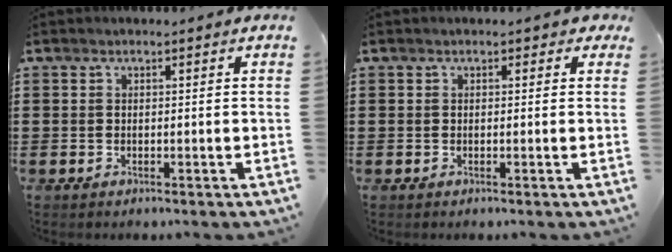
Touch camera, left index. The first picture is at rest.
{"total": 0.9, "force": [0.0, 0.7, 0.5], "torque": [-0.013, 0.006, -0.003]}